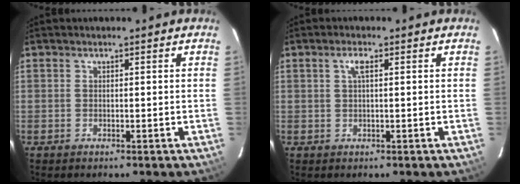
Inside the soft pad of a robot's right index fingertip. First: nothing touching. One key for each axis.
{"total": 1.8, "fx": 0.6, "fy": 0.4, "fz": 1.7, "tx": -0.034, "ty": 0.005, "tz": 0.009}